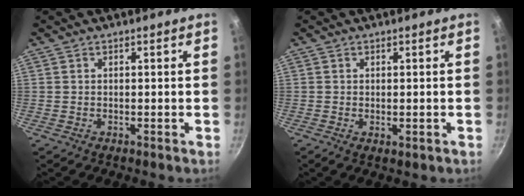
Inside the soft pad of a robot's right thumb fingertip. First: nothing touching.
{"total": 7.3, "force": [-3.2, 4.3, 4.8], "torque": [-0.049, 0.012, -0.029]}